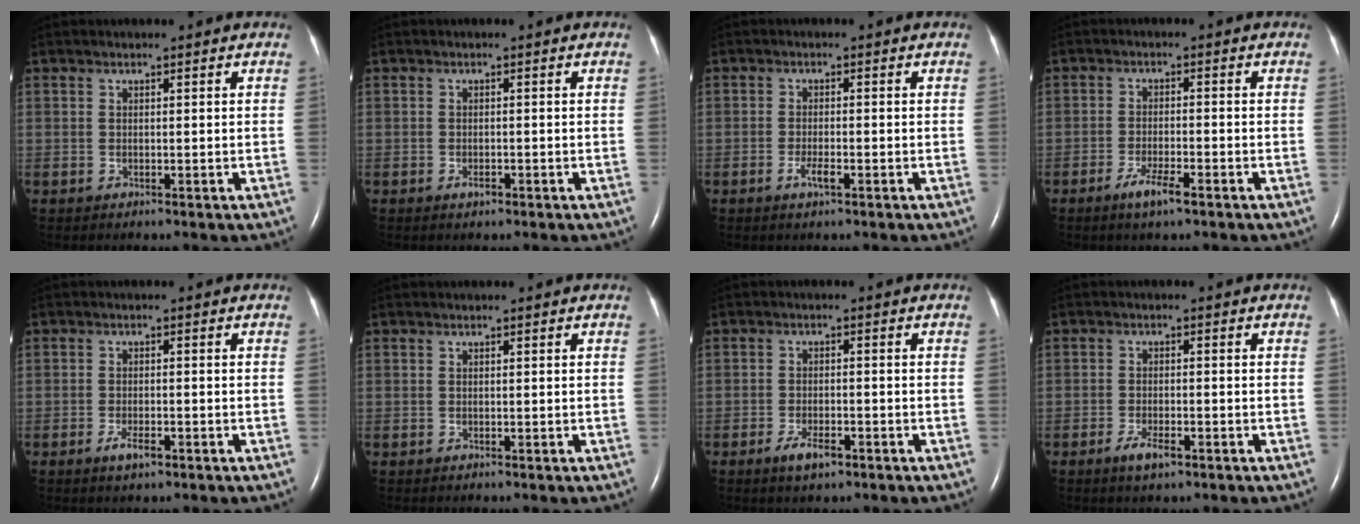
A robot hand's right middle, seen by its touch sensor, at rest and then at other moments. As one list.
[{"total": 1.1, "force": [-0.7, 0.5, 0.7], "torque": [-0.012, 0.000, -0.009]}, {"total": 2.2, "force": [-1.1, 0.4, 1.8], "torque": [-0.039, -0.002, -0.022]}, {"total": 4.0, "force": [-2.5, 0.5, 3.0], "torque": [-0.061, -0.005, -0.047]}, {"total": 2.6, "force": [-1.5, 0.8, 1.9], "torque": [-0.039, 0.000, -0.026]}, {"total": 0.0}, {"total": 3.5, "force": [-2.2, 1.2, 2.5], "torque": [-0.051, 0.000, -0.038]}, {"total": 3.1, "force": [-1.9, 0.9, 2.3], "torque": [-0.048, -0.001, -0.035]}]